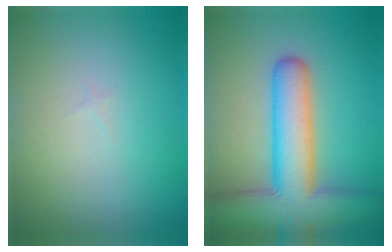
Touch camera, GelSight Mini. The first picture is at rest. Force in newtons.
{"total": 9.7, "press": 9.6, "slide": 0.6}